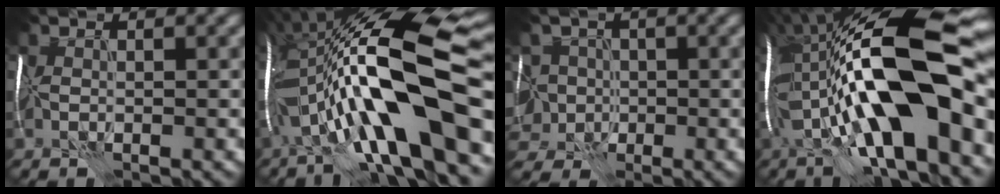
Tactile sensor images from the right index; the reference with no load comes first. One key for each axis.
{"total": 18.1, "fx": -1.9, "fy": 5.9, "fz": 17.0, "tx": -0.308, "ty": 0.030, "tz": -0.032}
{"total": 8.8, "fx": -3.3, "fy": 7.7, "fz": 2.6, "tx": -0.051, "ty": -0.004, "tz": -0.080}
{"total": 19.7, "fx": -0.9, "fy": 6.4, "fz": 18.6, "tx": -0.336, "ty": 0.024, "tz": -0.019}